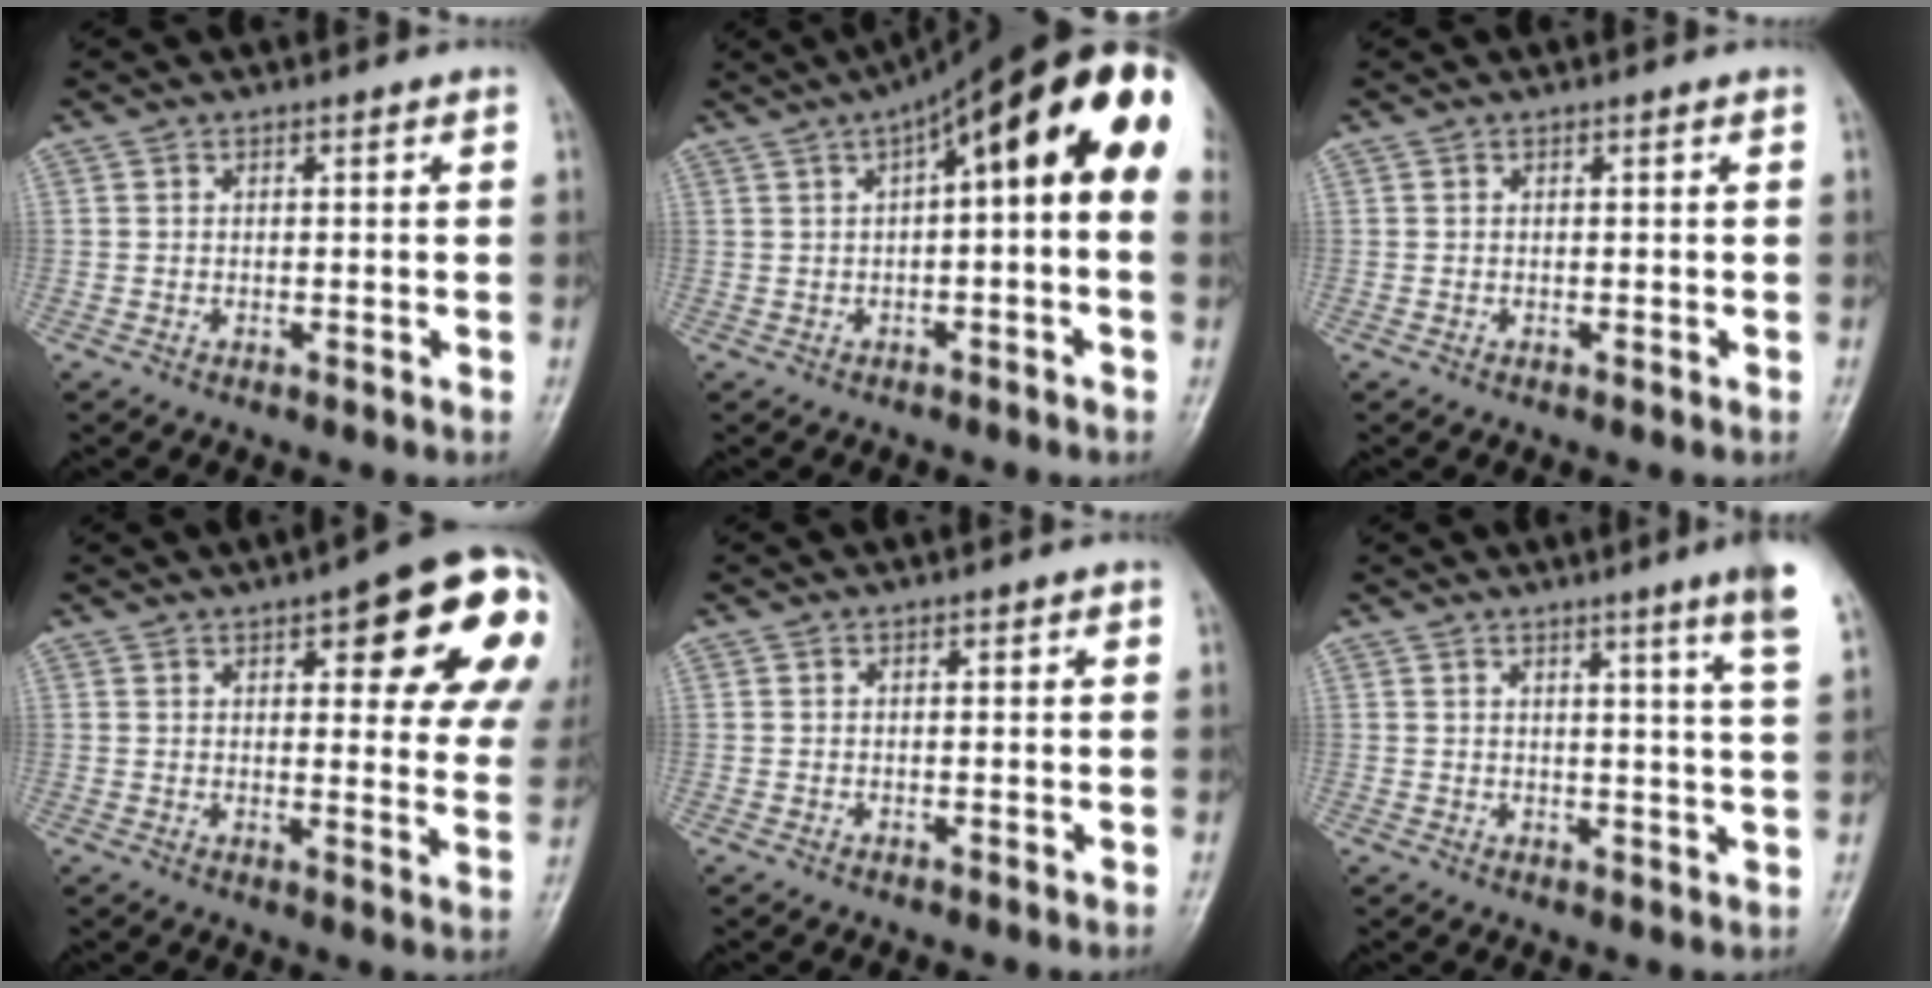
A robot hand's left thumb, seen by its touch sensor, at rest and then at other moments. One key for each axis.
{"total": 18.6, "fx": 4.4, "fy": 5.4, "fz": 17.2, "tx": -0.236, "ty": 0.047, "tz": 0.053}
{"total": 0.0}
{"total": 20.9, "fx": 8.6, "fy": 6.7, "fz": 17.9, "tx": -0.185, "ty": -0.018, "tz": 0.102}
{"total": 0.0}
{"total": 8.1, "fx": 5.1, "fy": -0.6, "fz": 6.2, "tx": -0.078, "ty": -0.027, "tz": 0.058}